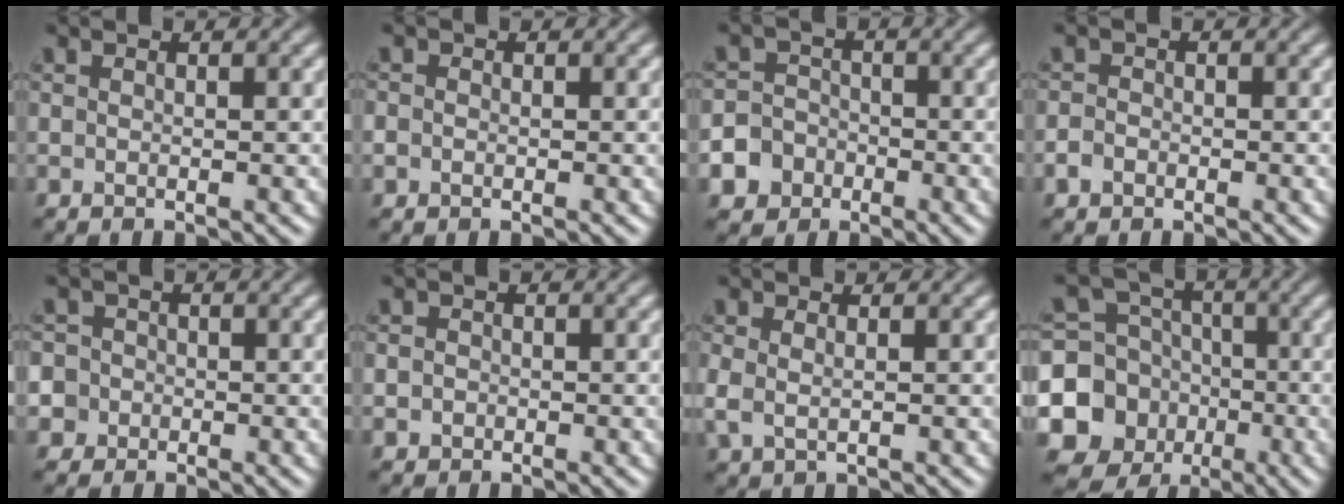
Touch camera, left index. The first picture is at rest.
{"total": 0.7, "force": [-0.5, 0.6, 0.0], "torque": [0.007, -0.008, -0.008]}
{"total": 5.1, "force": [-3.2, 3.9, 0.5], "torque": [0.013, -0.014, -0.074]}
{"total": 1.2, "force": [-1.0, 0.7, 0.1], "torque": [0.001, -0.003, -0.023]}
{"total": 4.8, "force": [-1.4, 4.5, 0.9], "torque": [-0.017, 0.013, -0.055]}
{"total": 1.0, "force": [-0.5, 0.8, 0.1], "torque": [0.006, -0.009, -0.009]}
{"total": 1.4, "force": [0.1, 0.7, 1.2], "torque": [-0.028, -0.006, 0.004]}
{"total": 13.4, "force": [-4.7, 12.2, 3.0], "torque": [-0.080, -0.040, -0.092]}